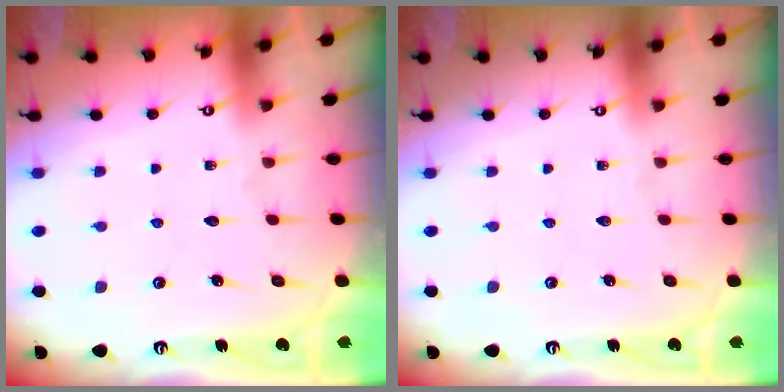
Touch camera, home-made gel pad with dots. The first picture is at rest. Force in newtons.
{"total": 0.0}